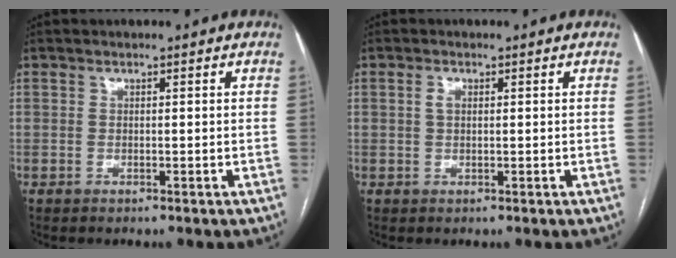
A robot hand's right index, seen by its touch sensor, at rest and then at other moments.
{"total": 1.3, "force": [0.3, 0.7, 1.0], "torque": [-0.020, 0.004, 0.006]}